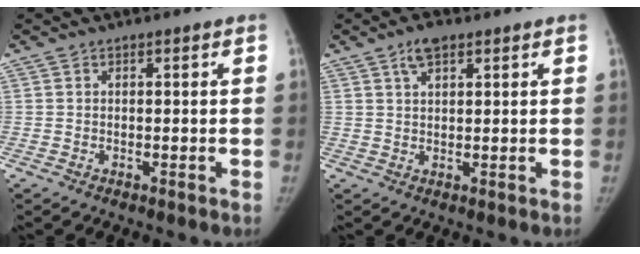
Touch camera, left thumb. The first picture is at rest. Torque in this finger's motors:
{"motor_torque": [0.30, 0.11, 0.33, -0.63, 0.10]}